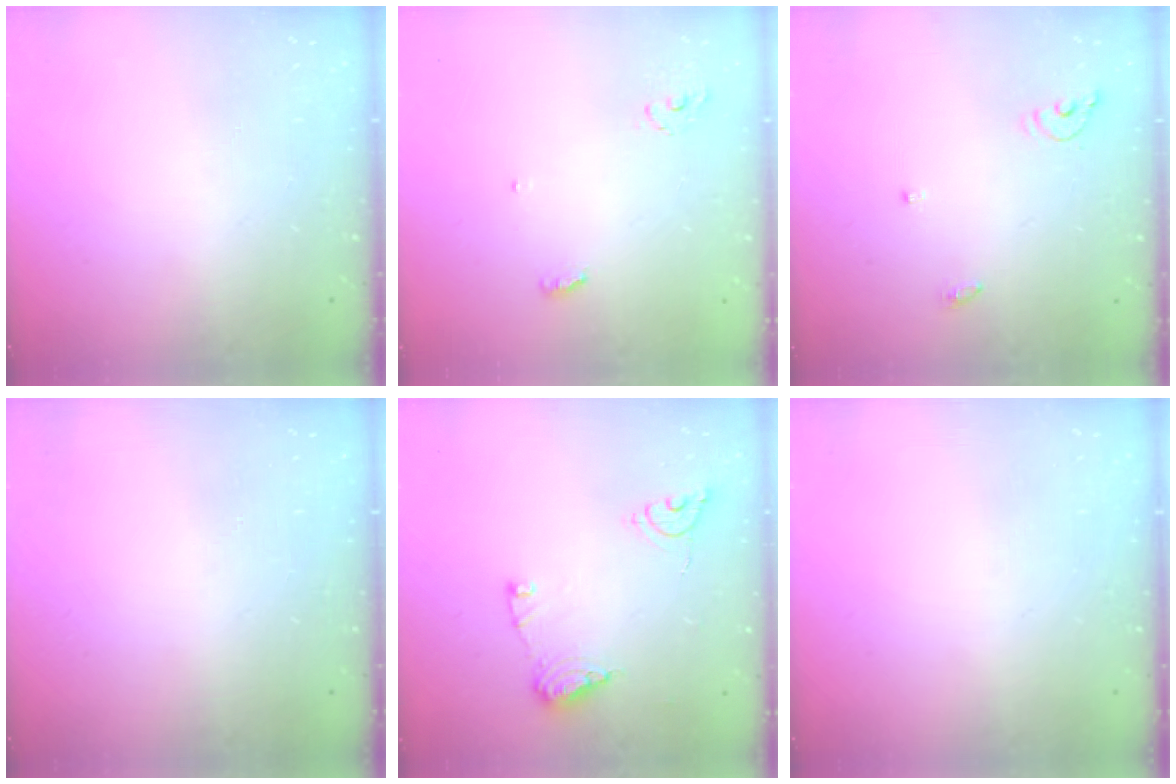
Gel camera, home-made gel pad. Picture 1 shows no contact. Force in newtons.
{"total": 3.6, "press": 3.5, "slide": 0.3}
{"total": 6.2, "press": 6.2, "slide": 0.4}
{"total": 0.0}
{"total": 10.2, "press": 10.2, "slide": 0.6}
{"total": 0.0}